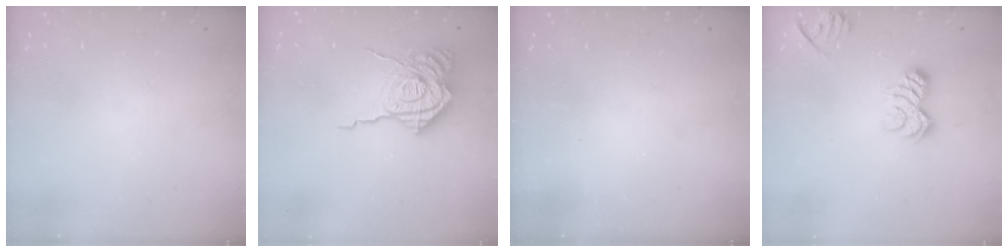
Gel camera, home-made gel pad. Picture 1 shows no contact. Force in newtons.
{"total": 17.6, "press": 17.5, "slide": 2.0}
{"total": 2.4, "press": 2.3, "slide": 0.7}
{"total": 9.3, "press": 9.3, "slide": 0.3}